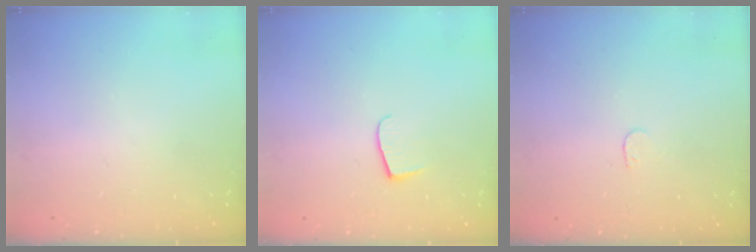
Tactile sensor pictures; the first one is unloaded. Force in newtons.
{"total": 6.2, "press": 6.1, "slide": 0.6}
{"total": 3.2, "press": 3.2, "slide": 0.3}